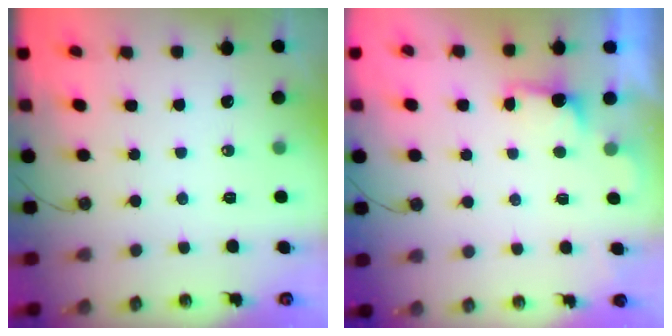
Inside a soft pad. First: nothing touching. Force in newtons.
{"total": 1.1, "press": 0.7, "slide": 0.8}